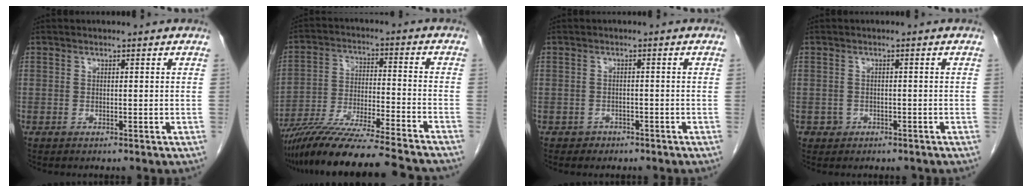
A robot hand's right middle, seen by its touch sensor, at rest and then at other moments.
{"total": 19.3, "force": [-16.8, 0.2, 9.5], "torque": [-0.171, -0.034, -0.280]}
{"total": 1.5, "force": [-1.0, 1.1, -0.1], "torque": [-0.001, 0.006, -0.016]}
{"total": 1.5, "force": [-0.8, 1.2, 0.0], "torque": [-0.002, 0.006, -0.010]}